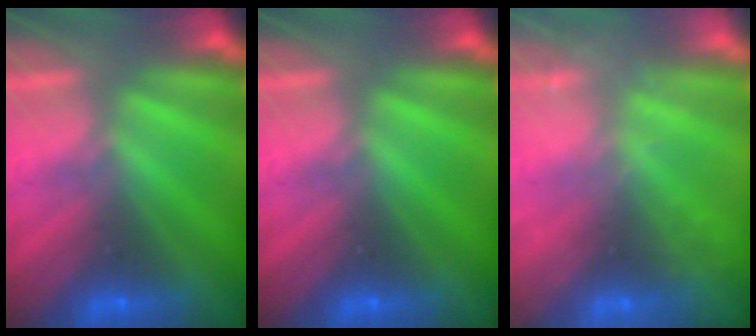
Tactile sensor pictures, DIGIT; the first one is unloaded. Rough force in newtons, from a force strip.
{"total": 0.0}
{"total": 2.3}